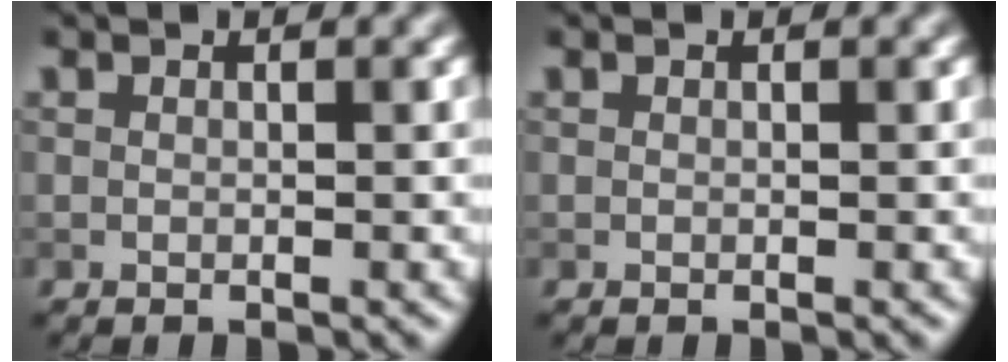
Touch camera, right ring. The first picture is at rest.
{"total": 0.0}